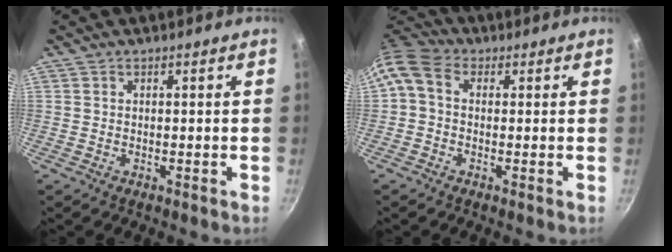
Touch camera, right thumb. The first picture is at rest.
{"total": 7.8, "force": [1.0, 5.9, 5.1], "torque": [-0.109, 0.024, 0.001]}